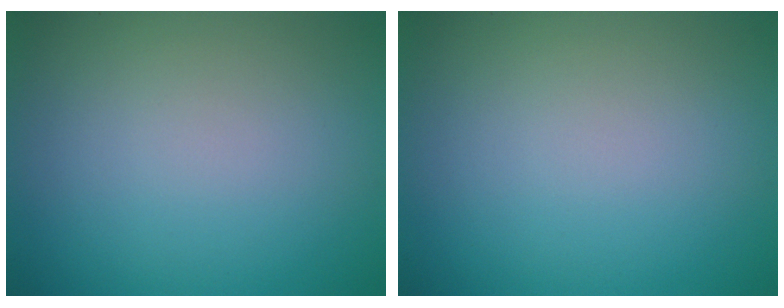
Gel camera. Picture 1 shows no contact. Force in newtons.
{"total": 0.0}